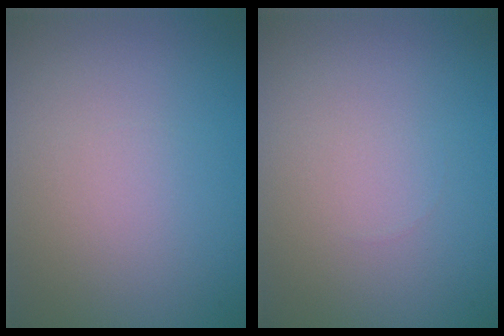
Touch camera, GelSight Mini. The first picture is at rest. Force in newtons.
{"total": 0.0}